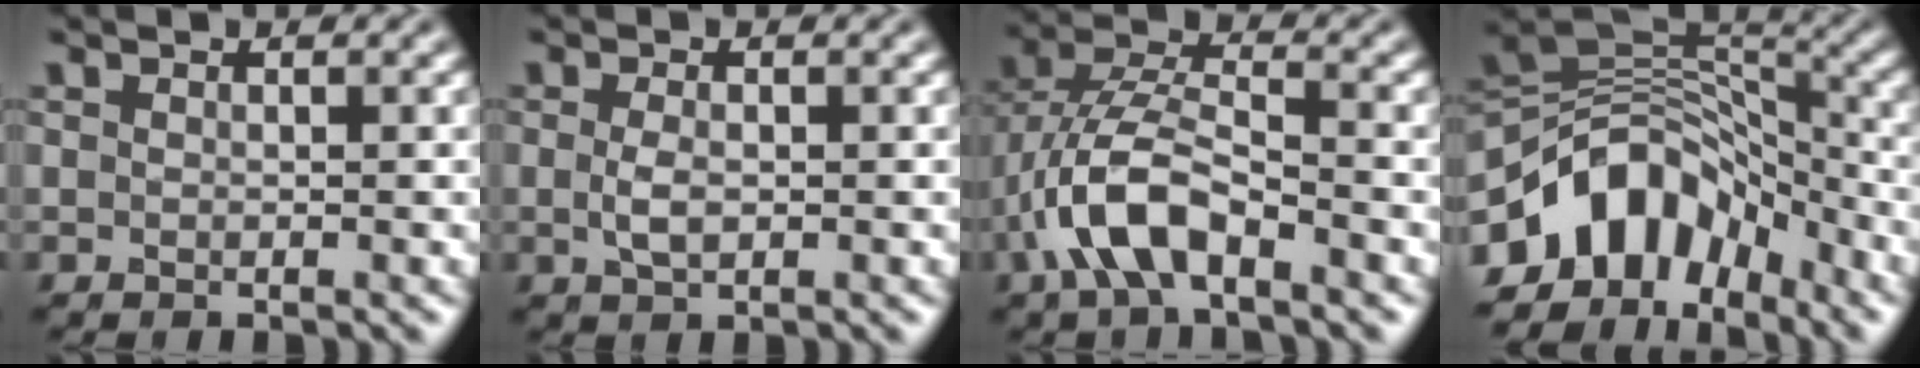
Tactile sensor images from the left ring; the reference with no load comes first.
{"total": 1.7, "force": [-0.1, 0.9, 1.5], "torque": [-0.036, -0.004, -0.001]}
{"total": 6.7, "force": [-3.2, 2.7, 5.2], "torque": [-0.107, 0.008, -0.067]}
{"total": 10.1, "force": [-5.4, 6.3, 5.7], "torque": [-0.086, 0.021, -0.113]}